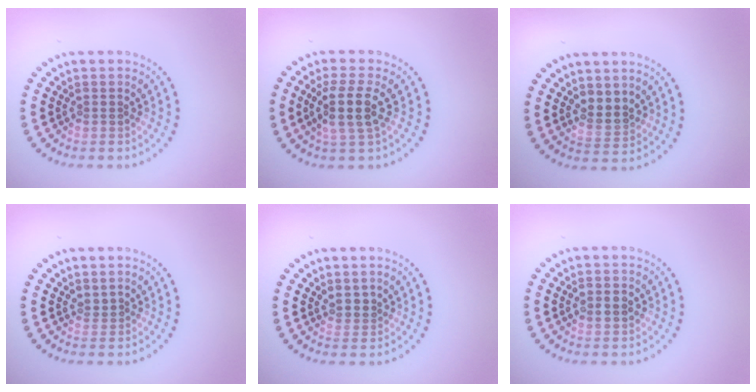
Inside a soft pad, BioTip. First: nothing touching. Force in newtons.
{"total": 3.3, "press": 2.9, "slide": 1.6}
{"total": 2.4, "press": 2.2, "slide": 1.0}
{"total": 0.6, "press": 0.2, "slide": 0.6}
{"total": 1.1, "press": 0.7, "slide": 0.9}
{"total": 2.1, "press": 2.1, "slide": 0.2}